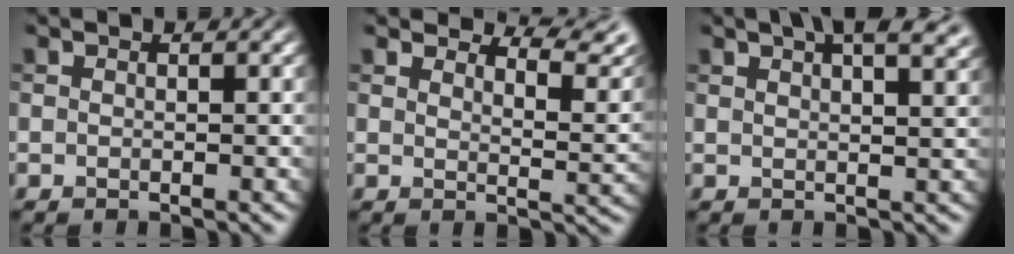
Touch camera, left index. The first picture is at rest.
{"total": 6.0, "force": [5.4, 1.2, 2.1], "torque": [-0.033, 0.001, 0.075]}
{"total": 7.8, "force": [5.0, 3.1, 5.1], "torque": [-0.039, 0.031, 0.045]}